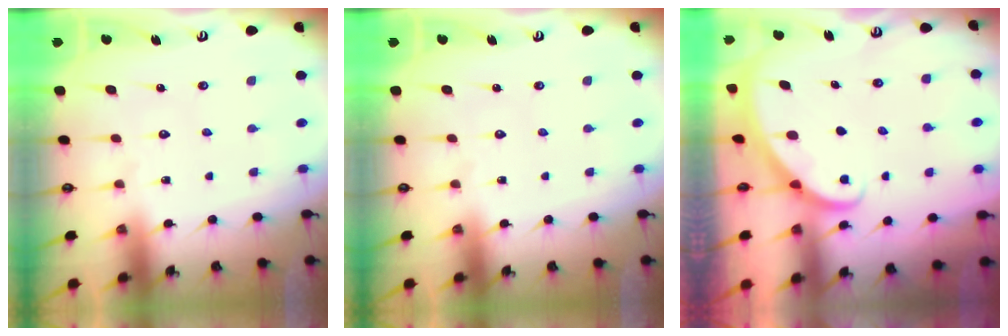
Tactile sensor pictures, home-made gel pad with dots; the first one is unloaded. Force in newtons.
{"total": 0.0}
{"total": 1.9, "press": 1.9, "slide": 0.1}